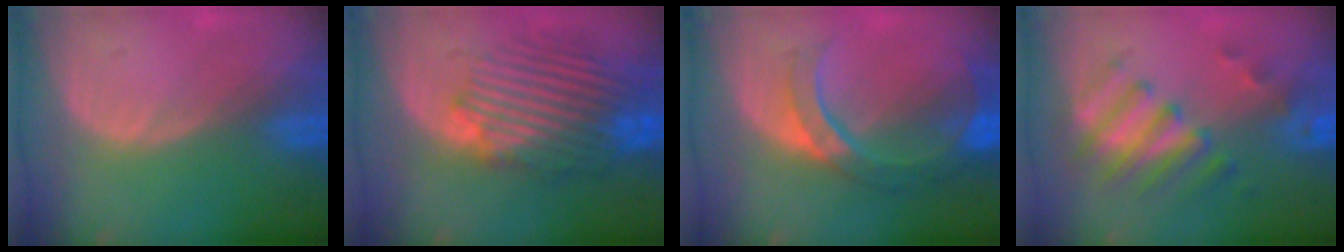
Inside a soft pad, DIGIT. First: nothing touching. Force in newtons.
{"total": 9.8, "press": 9.5, "slide": 2.5}
{"total": 8.9, "press": 7.8, "slide": 4.1}
{"total": 8.0, "press": 7.0, "slide": 3.9}